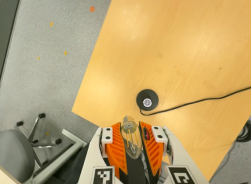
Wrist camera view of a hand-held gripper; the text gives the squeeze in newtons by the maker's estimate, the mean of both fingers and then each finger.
{"total": 23.8, "left": 25.9, "right": 21.7}